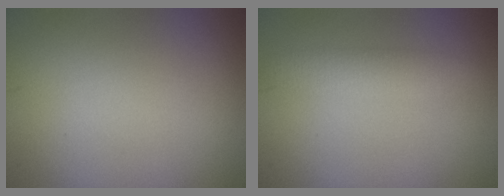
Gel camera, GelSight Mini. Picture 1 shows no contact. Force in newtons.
{"total": 2.6, "press": 2.6, "slide": 0.1}